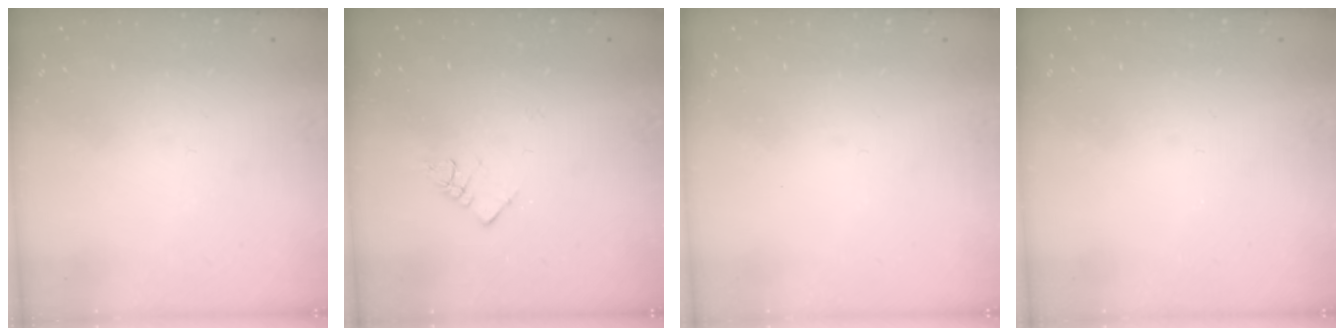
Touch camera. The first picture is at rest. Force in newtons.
{"total": 3.6, "press": 3.5, "slide": 0.4}
{"total": 0.0}
{"total": 0.0}